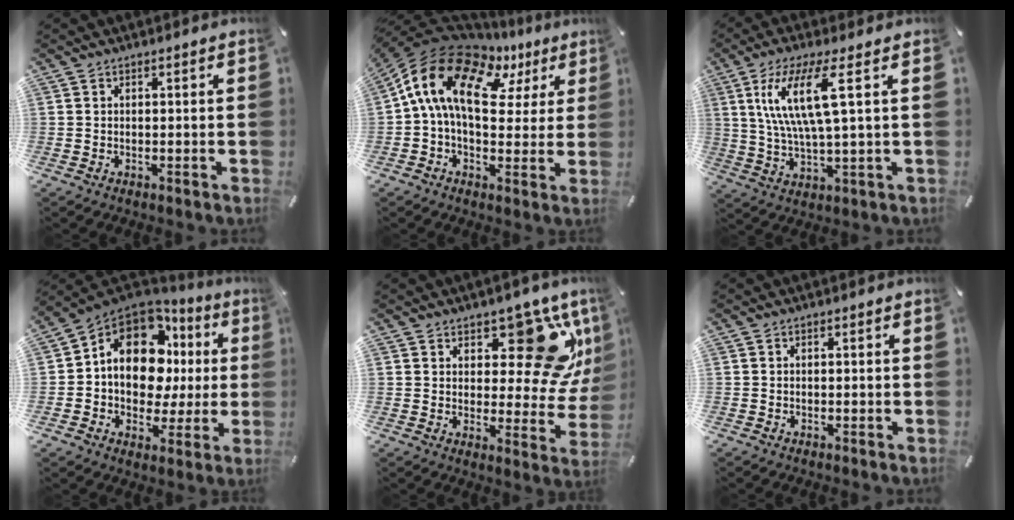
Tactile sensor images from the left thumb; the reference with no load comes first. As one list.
[{"total": 16.3, "force": [4.4, 10.7, 11.4], "torque": [-0.240, -0.023, 0.070]}, {"total": 13.7, "force": [4.5, 2.8, 12.6], "torque": [-0.268, -0.002, 0.070]}, {"total": 14.9, "force": [3.1, 10.9, 9.7], "torque": [-0.166, -0.023, 0.055]}, {"total": 17.5, "force": [9.6, 8.7, 11.7], "torque": [-0.136, -0.078, 0.159]}, {"total": 0.0}]